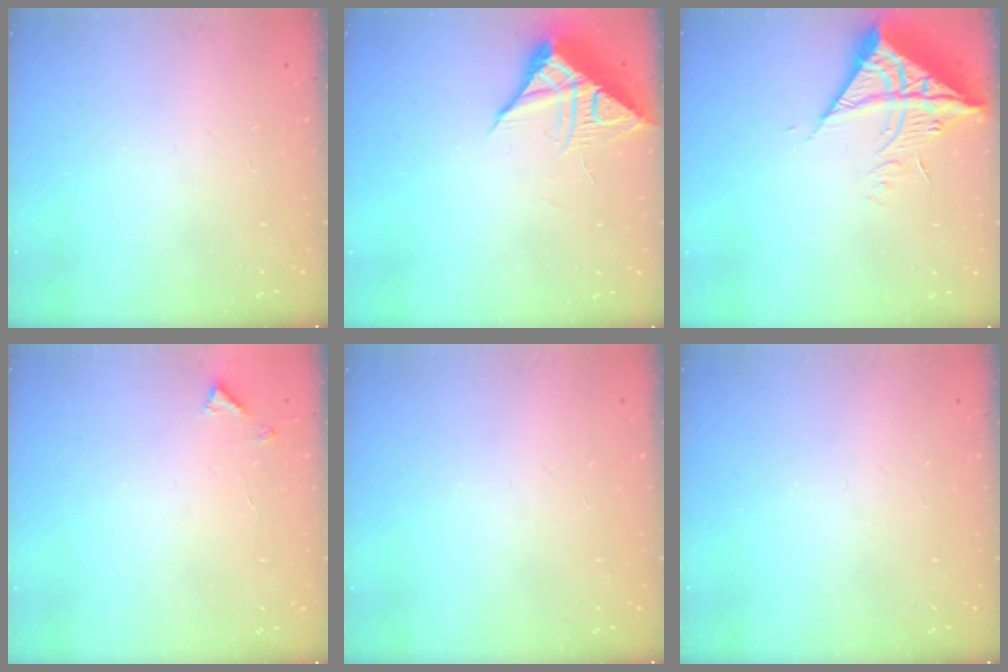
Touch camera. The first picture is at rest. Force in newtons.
{"total": 9.7, "press": 9.7, "slide": 0.5}
{"total": 11.9, "press": 11.8, "slide": 1.4}
{"total": 4.3, "press": 4.2, "slide": 0.3}
{"total": 0.0}
{"total": 0.0}